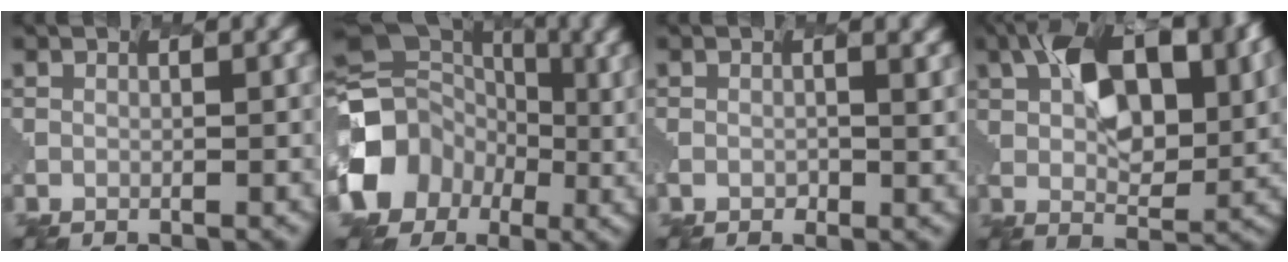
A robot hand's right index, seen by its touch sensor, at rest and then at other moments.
{"total": 8.7, "force": [-3.3, 7.8, 2.0], "torque": [-0.064, 0.010, -0.091]}
{"total": 1.2, "force": [0.0, -0.3, -1.1], "torque": [-0.003, 0.002, -0.015]}
{"total": 8.5, "force": [3.7, 4.7, 6.1], "torque": [-0.116, 0.020, 0.038]}